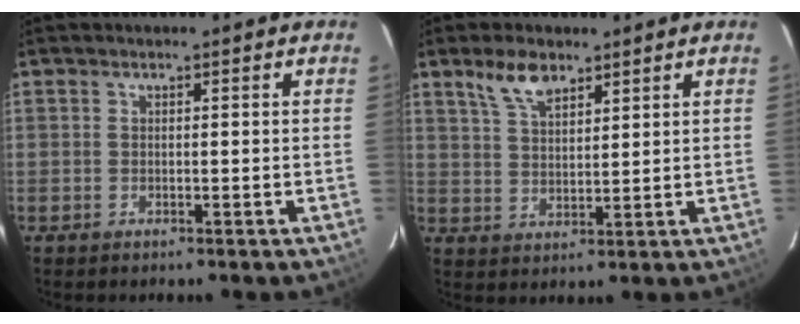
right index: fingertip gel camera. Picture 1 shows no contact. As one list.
[{"total": 6.4, "force": [4.4, 2.8, 3.6], "torque": [-0.065, 0.008, 0.087]}]